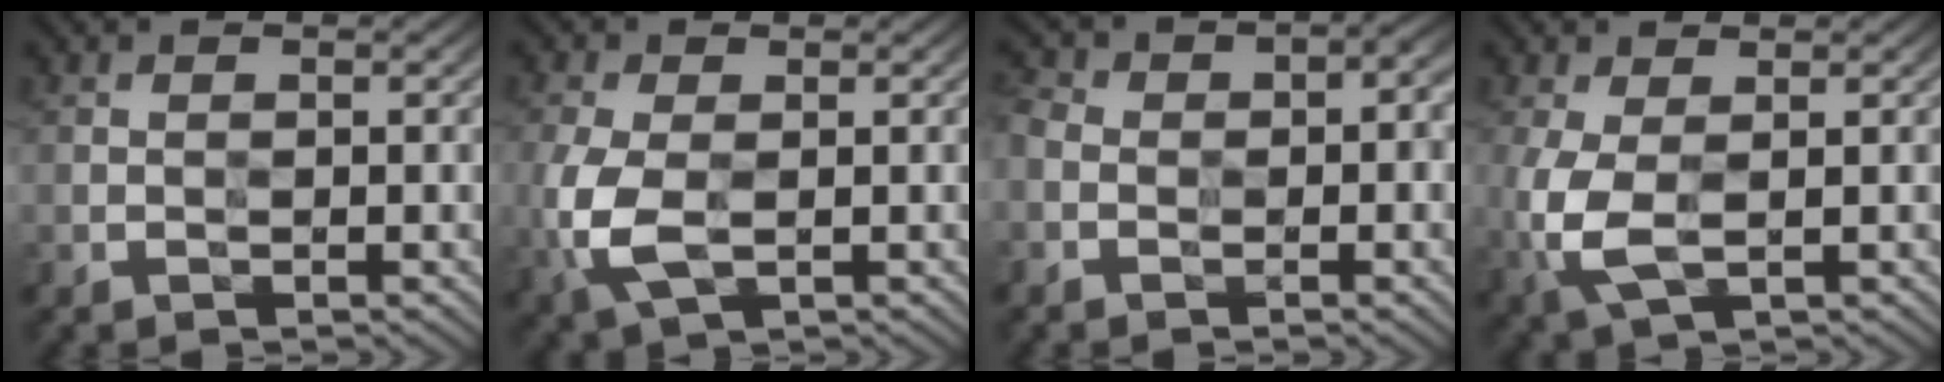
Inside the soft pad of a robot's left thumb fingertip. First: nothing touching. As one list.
[{"total": 6.3, "force": [-1.2, 3.7, 5.0], "torque": [-0.137, -0.008, -0.022]}, {"total": 7.0, "force": [-1.3, 5.1, 4.6], "torque": [-0.084, -0.002, -0.025]}, {"total": 5.2, "force": [-0.4, 2.6, 4.5], "torque": [-0.124, -0.005, -0.004]}]